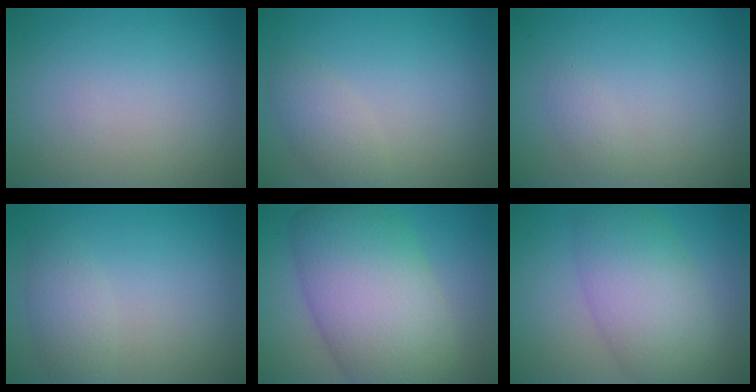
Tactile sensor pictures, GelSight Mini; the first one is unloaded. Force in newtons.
{"total": 2.0, "press": 2.0, "slide": 0.0}
{"total": 0.8, "press": 0.8, "slide": 0.0}
{"total": 2.1, "press": 2.1, "slide": 0.2}
{"total": 11.8, "press": 11.8, "slide": 0.4}
{"total": 6.9, "press": 6.9, "slide": 0.1}